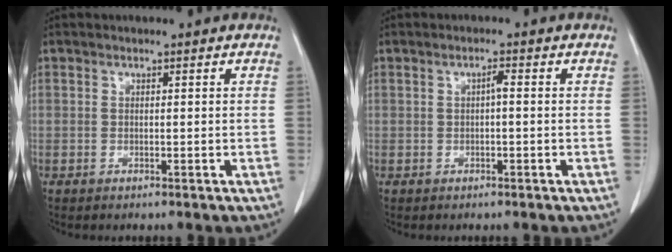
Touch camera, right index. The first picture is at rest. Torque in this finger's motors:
{"motor_torque": [0.17, -0.11, -0.01, 0.02]}